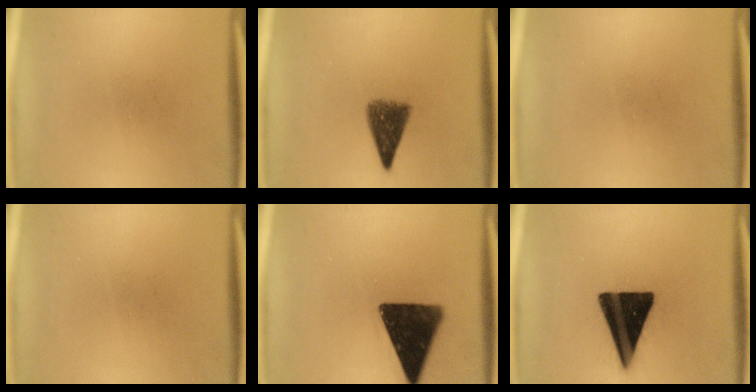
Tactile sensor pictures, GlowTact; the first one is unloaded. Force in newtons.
{"total": 6.2}
{"total": 0.0}
{"total": 0.0}
{"total": 15.0}
{"total": 18.9}